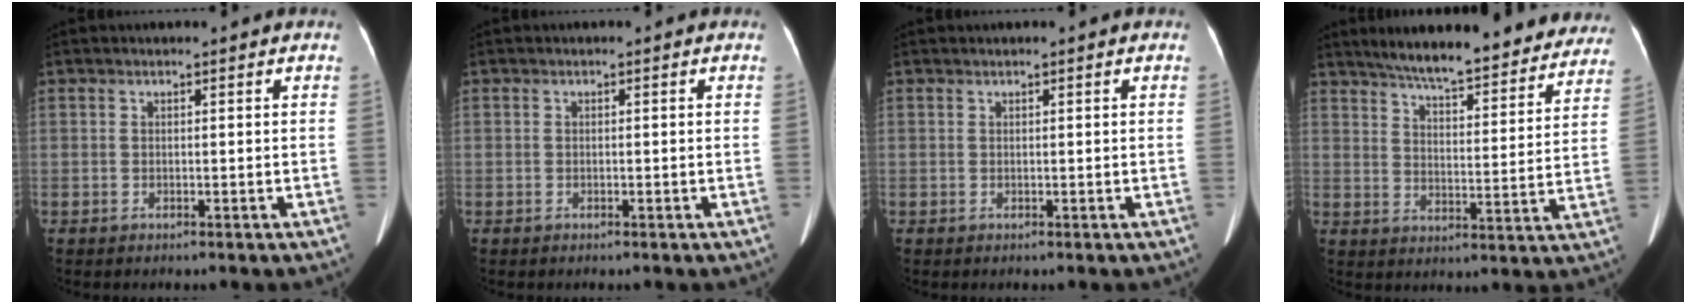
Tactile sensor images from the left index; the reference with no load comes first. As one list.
[{"total": 0.0}, {"total": 0.0}, {"total": 22.5, "force": [19.8, 4.3, 9.8], "torque": [-0.132, -0.017, 0.251]}]